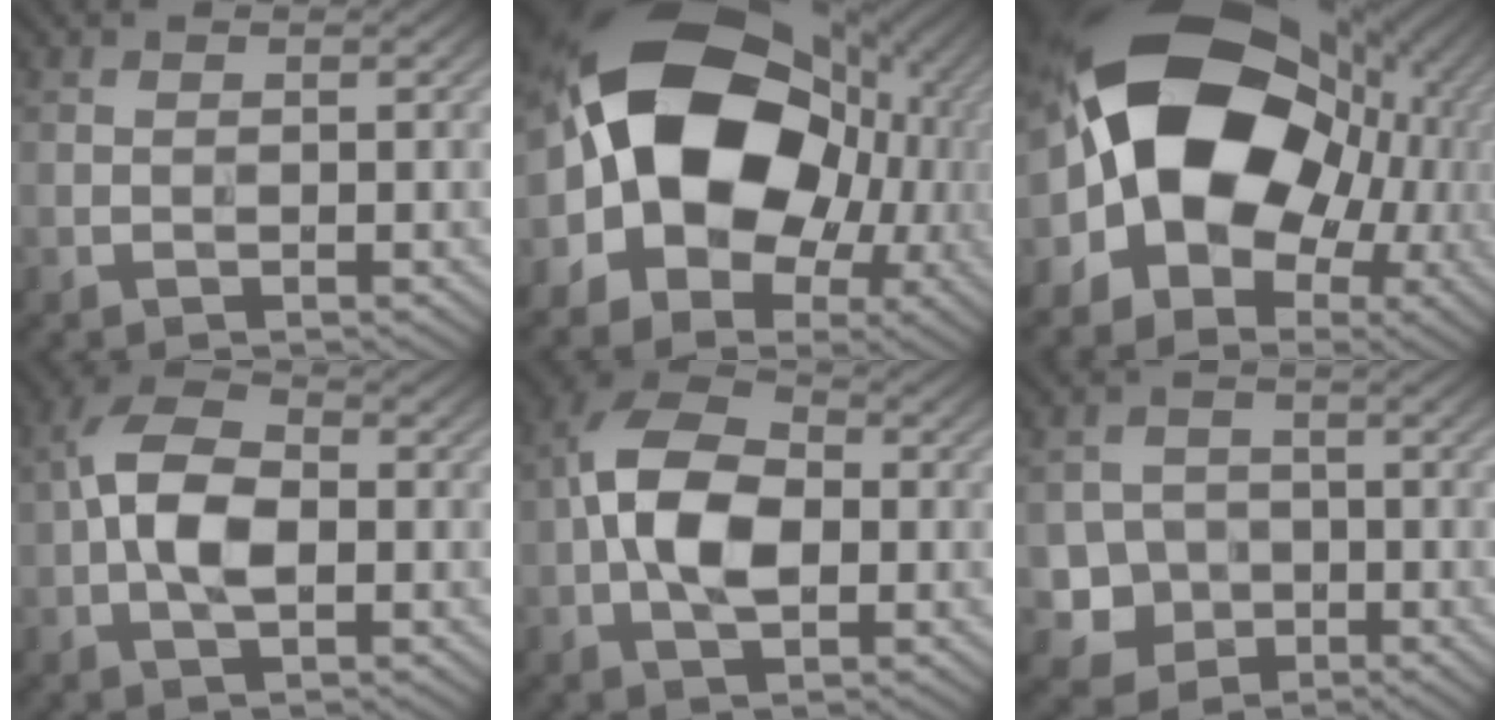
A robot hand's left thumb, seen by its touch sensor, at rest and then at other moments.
{"total": 19.6, "force": [0.3, 14.7, 13.0], "torque": [-0.241, -0.009, 0.008]}
{"total": 19.6, "force": [0.3, 14.7, 13.0], "torque": [-0.235, -0.008, 0.012]}
{"total": 7.3, "force": [-0.7, 3.8, 6.2], "torque": [-0.136, 0.013, -0.021]}
{"total": 9.6, "force": [-0.9, 5.4, 7.8], "torque": [-0.171, 0.013, -0.022]}
{"total": 4.8, "force": [-1.7, 4.3, 1.3], "torque": [-0.030, -0.007, -0.049]}